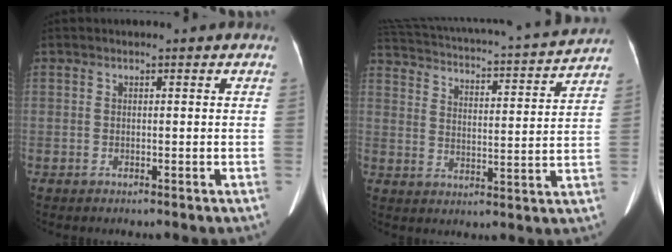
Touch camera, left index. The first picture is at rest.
{"total": 17.7, "force": [15.7, 1.6, 7.9], "torque": [-0.145, -0.003, 0.219]}